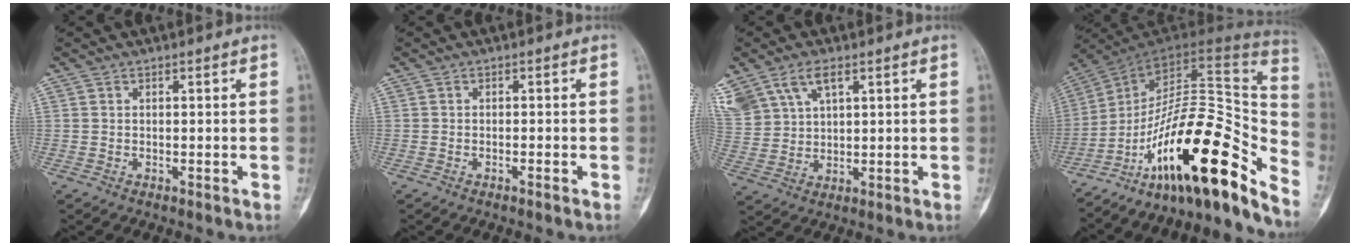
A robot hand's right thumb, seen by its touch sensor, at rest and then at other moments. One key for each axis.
{"total": 0.8, "fx": -0.5, "fy": 0.0, "fz": 0.6, "tx": -0.013, "ty": 0.004, "tz": -0.008}
{"total": 14.6, "fx": 7.7, "fy": 8.9, "fz": 8.6, "tx": -0.205, "ty": 0.006, "tz": 0.159}
{"total": 26.3, "fx": -17.3, "fy": 7.0, "fz": 18.5, "tx": -0.217, "ty": 0.121, "tz": -0.279}